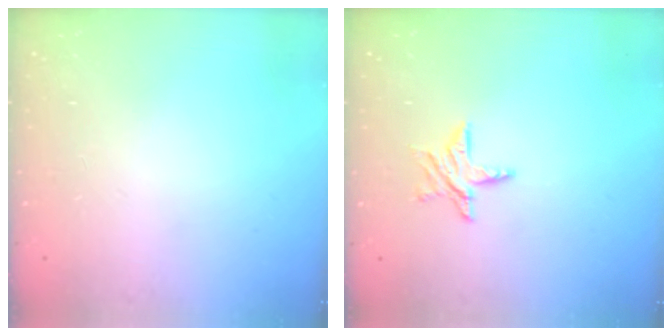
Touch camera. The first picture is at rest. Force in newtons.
{"total": 6.5, "press": 6.5, "slide": 0.3}